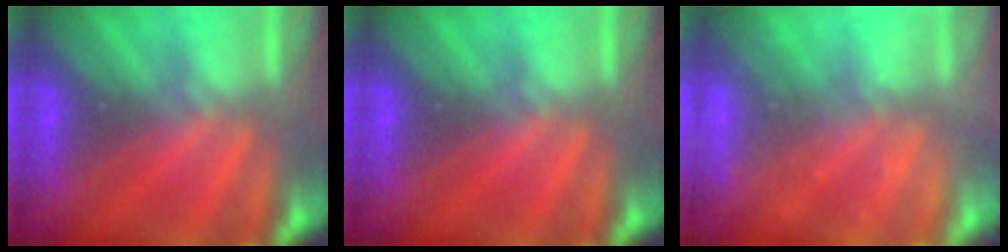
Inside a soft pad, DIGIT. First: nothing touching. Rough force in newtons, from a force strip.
{"total": 0.0}
{"total": 2.3}